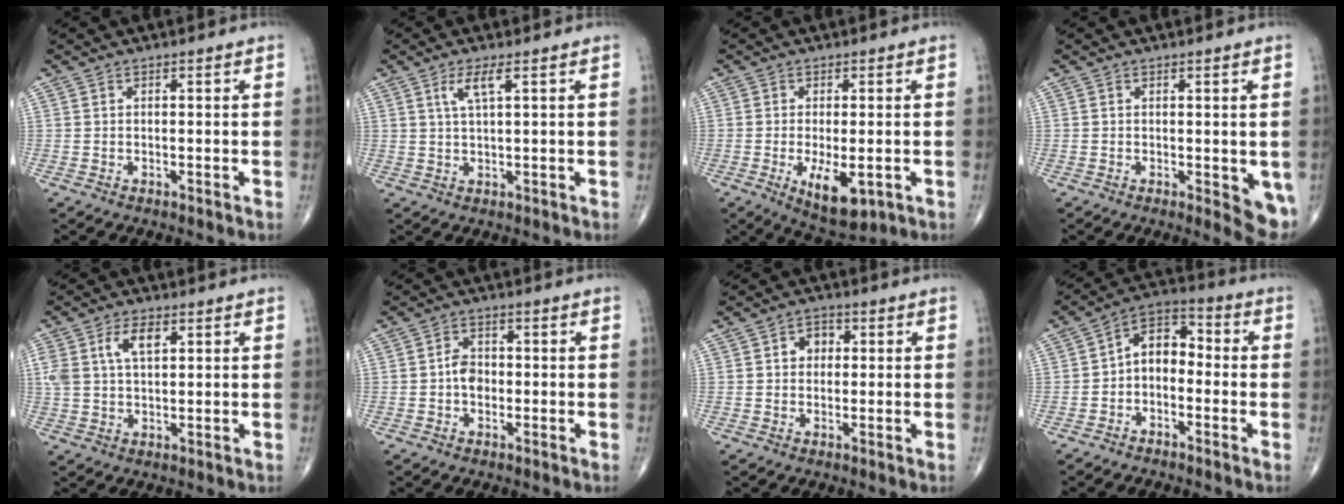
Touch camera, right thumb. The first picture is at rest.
{"total": 3.7, "force": [1.6, 0.6, 3.3], "torque": [-0.075, -0.003, 0.035]}
{"total": 8.2, "force": [-2.4, 3.5, 7.1], "torque": [-0.111, -0.015, -0.028]}
{"total": 5.6, "force": [-1.0, 2.0, 5.1], "torque": [-0.049, -0.012, -0.012]}
{"total": 7.4, "force": [2.6, 4.1, 5.7], "torque": [-0.116, 0.004, 0.051]}
{"total": 3.8, "force": [-0.5, 2.8, 2.4], "torque": [-0.030, 0.011, -0.016]}
{"total": 3.9, "force": [0.6, 3.2, 2.1], "torque": [-0.011, 0.010, 0.004]}
{"total": 8.1, "force": [-1.3, 5.5, 5.8], "torque": [-0.071, 0.039, -0.043]}